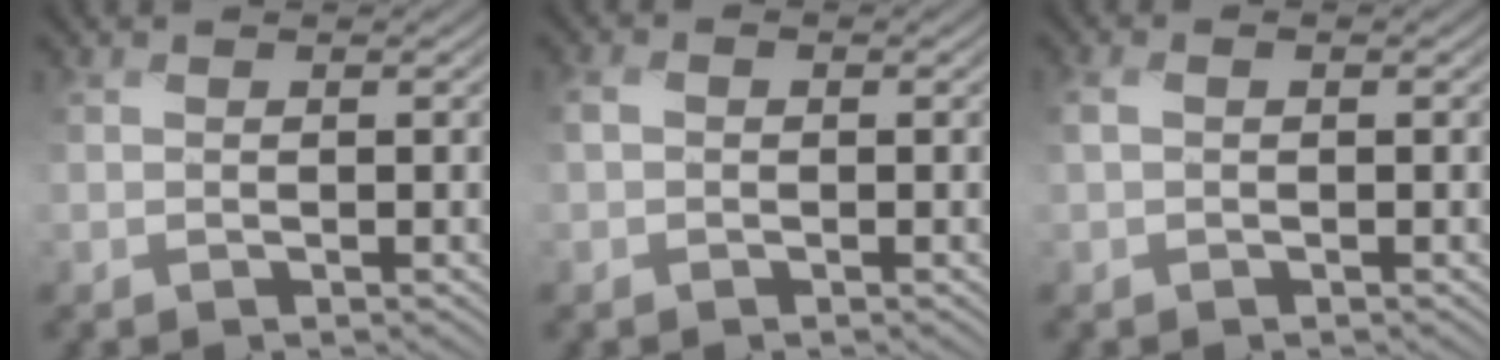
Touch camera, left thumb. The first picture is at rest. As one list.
[{"total": 1.5, "force": [-0.1, 1.2, 1.0], "torque": [-0.022, 0.004, -0.008]}, {"total": 1.6, "force": [0.2, 0.9, 1.3], "torque": [-0.033, 0.007, 0.003]}]